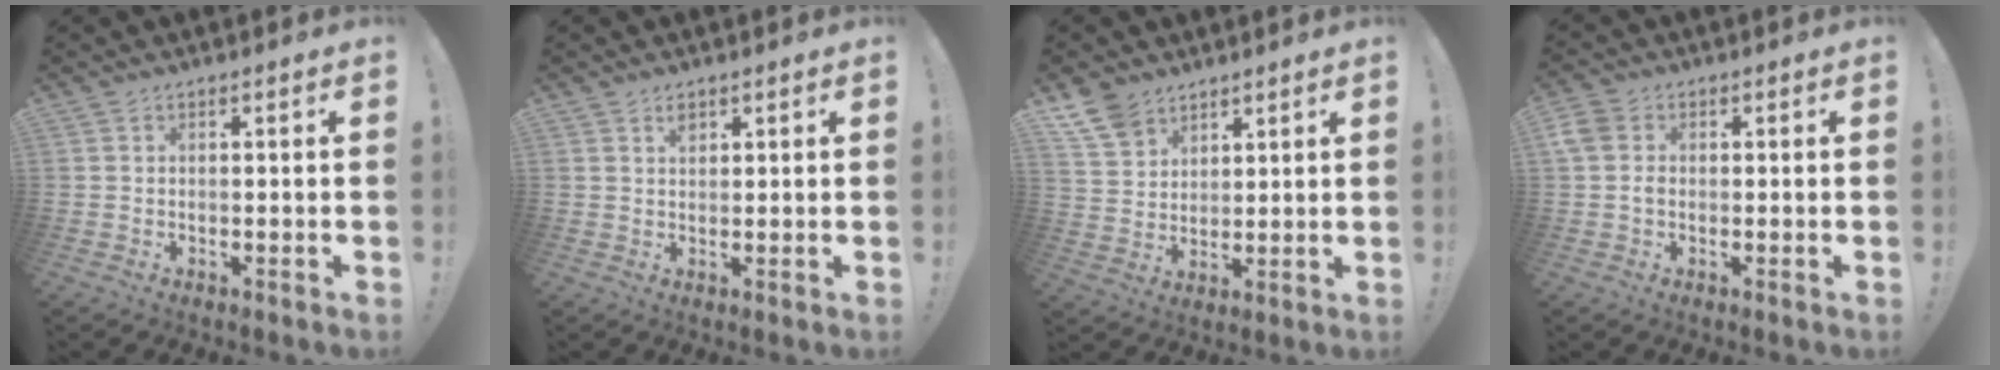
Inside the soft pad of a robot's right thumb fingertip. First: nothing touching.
{"total": 1.7, "force": [1.2, 1.0, 0.8], "torque": [0.005, -0.009, 0.017]}
{"total": 9.4, "force": [7.0, 5.6, 2.9], "torque": [-0.059, -0.040, 0.138]}
{"total": 4.0, "force": [-0.3, 3.2, 2.5], "torque": [-0.051, 0.000, -0.009]}